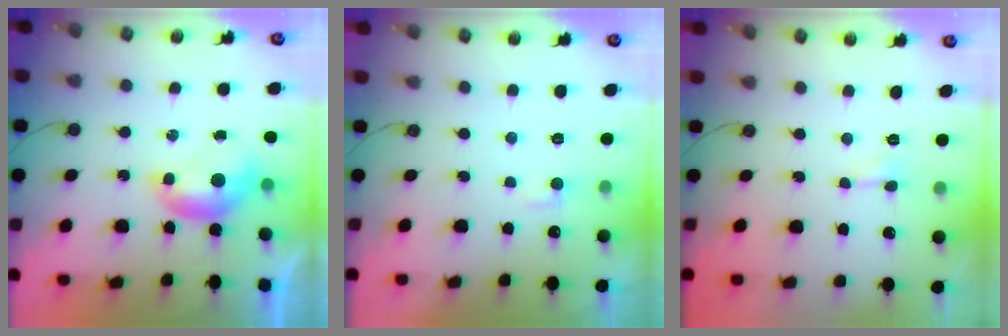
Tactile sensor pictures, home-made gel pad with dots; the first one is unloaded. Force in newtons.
{"total": 2.8, "press": 2.7, "slide": 0.4}
{"total": 1.3, "press": 1.2, "slide": 0.3}